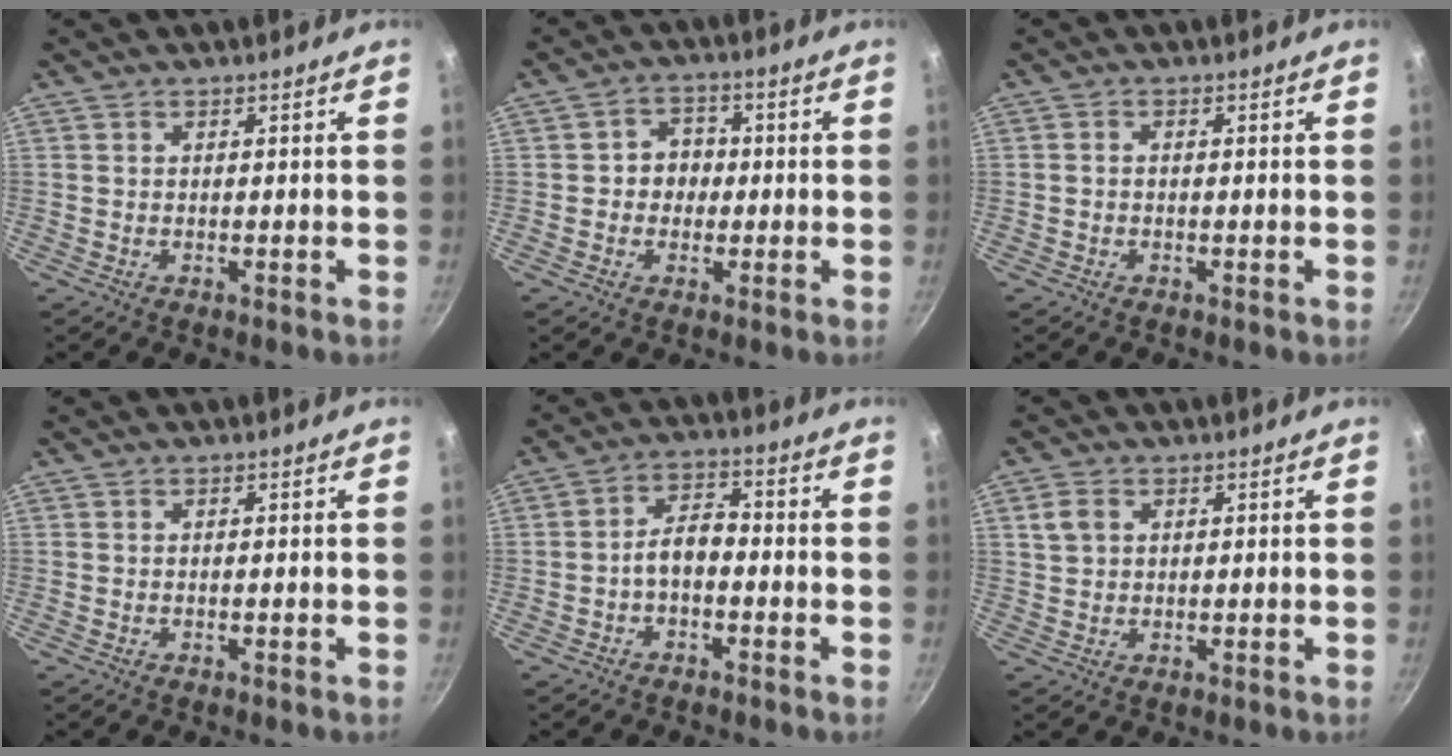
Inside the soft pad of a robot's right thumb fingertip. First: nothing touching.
{"total": 5.2, "force": [-0.2, 4.6, 2.4], "torque": [0.000, 0.009, -0.010]}
{"total": 0.8, "force": [-0.2, 0.6, 0.5], "torque": [-0.009, 0.004, -0.004]}
{"total": 0.0}
{"total": 5.2, "force": [-1.8, 3.0, 4.0], "torque": [-0.057, 0.032, -0.036]}
{"total": 3.5, "force": [1.2, 2.6, 1.9], "torque": [-0.028, 0.002, 0.024]}